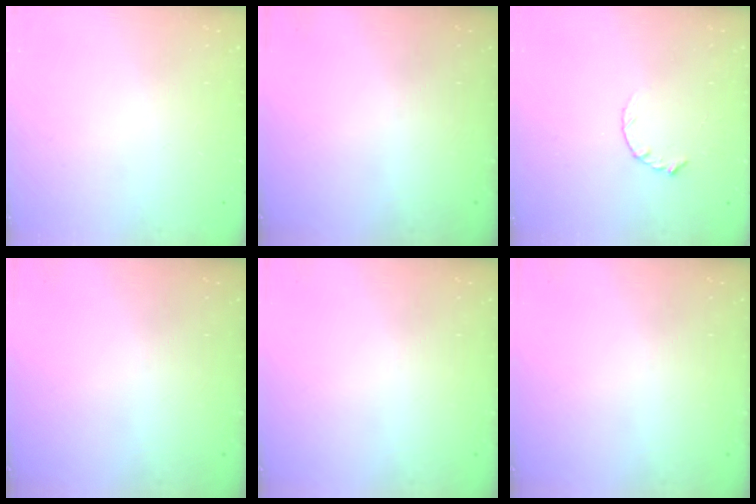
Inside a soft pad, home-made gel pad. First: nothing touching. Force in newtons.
{"total": 0.0}
{"total": 2.8, "press": 2.8, "slide": 0.4}
{"total": 0.0}
{"total": 0.0}
{"total": 0.0}